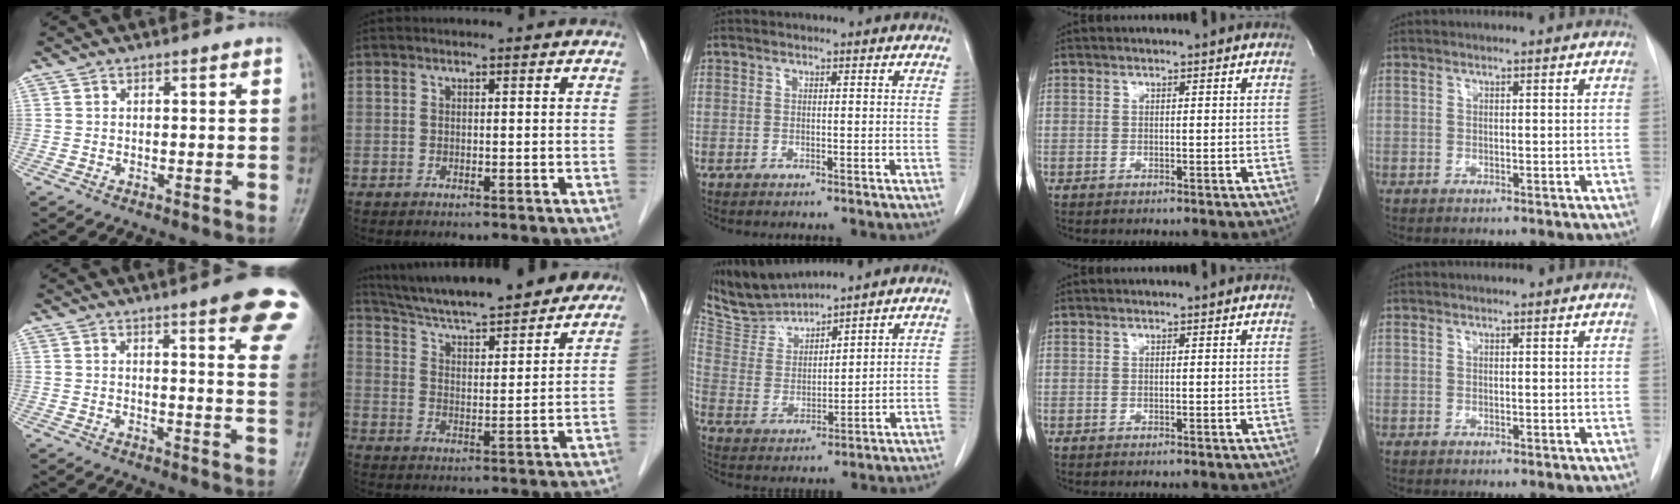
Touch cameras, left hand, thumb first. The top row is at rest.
{"thumb": {"total": 14.8, "force": [8.9, 2.6, 11.6], "torque": [-0.119, -0.032, 0.093]}, "index": {"total": 21.4, "force": [18.9, 3.4, 9.3], "torque": [-0.149, 0.019, 0.272]}, "middle": {"total": 7.2, "force": [7.2, 0.3, 0.2], "torque": [-0.023, 0.007, 0.157]}}